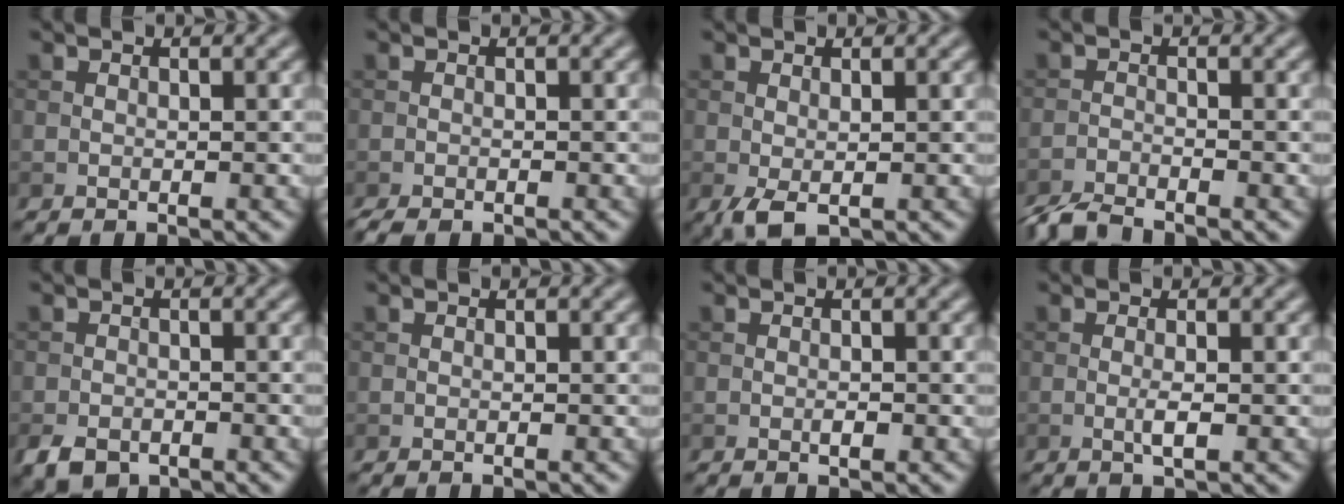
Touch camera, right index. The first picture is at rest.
{"total": 1.7, "force": [-1.4, 0.5, 0.9], "torque": [-0.015, -0.003, -0.023]}
{"total": 1.8, "force": [-0.6, 0.8, 1.5], "torque": [-0.037, -0.005, -0.011]}
{"total": 3.4, "force": [-3.2, 0.4, 1.1], "torque": [-0.026, -0.008, -0.070]}
{"total": 2.8, "force": [-1.8, 1.7, 1.3], "torque": [-0.022, -0.006, -0.038]}
{"total": 0.0}
{"total": 0.7, "force": [-0.3, 0.3, 0.6], "torque": [-0.012, 0.001, -0.004]}
{"total": 1.4, "force": [-0.3, 0.2, 1.4], "torque": [-0.029, -0.002, -0.008]}